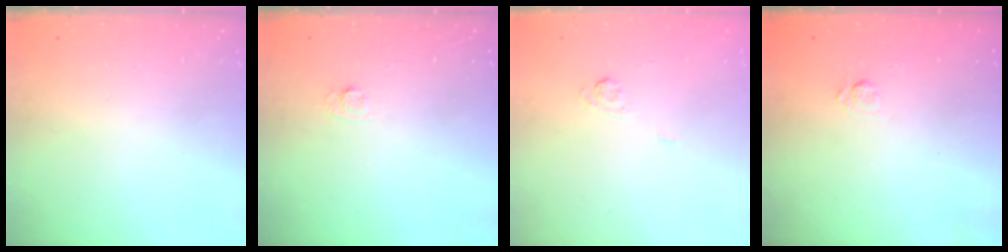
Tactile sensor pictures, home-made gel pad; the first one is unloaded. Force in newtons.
{"total": 4.1, "press": 4.1, "slide": 0.5}
{"total": 3.4, "press": 3.1, "slide": 1.5}
{"total": 2.2, "press": 1.8, "slide": 1.3}